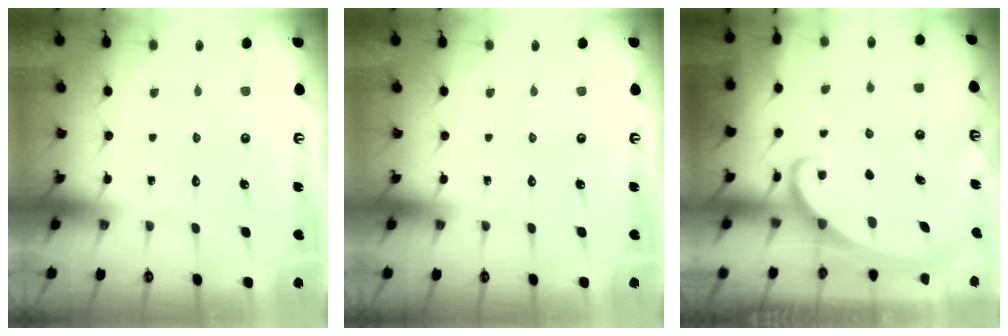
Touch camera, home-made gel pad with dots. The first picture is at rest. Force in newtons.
{"total": 0.0}
{"total": 2.2, "press": 2.2, "slide": 0.3}